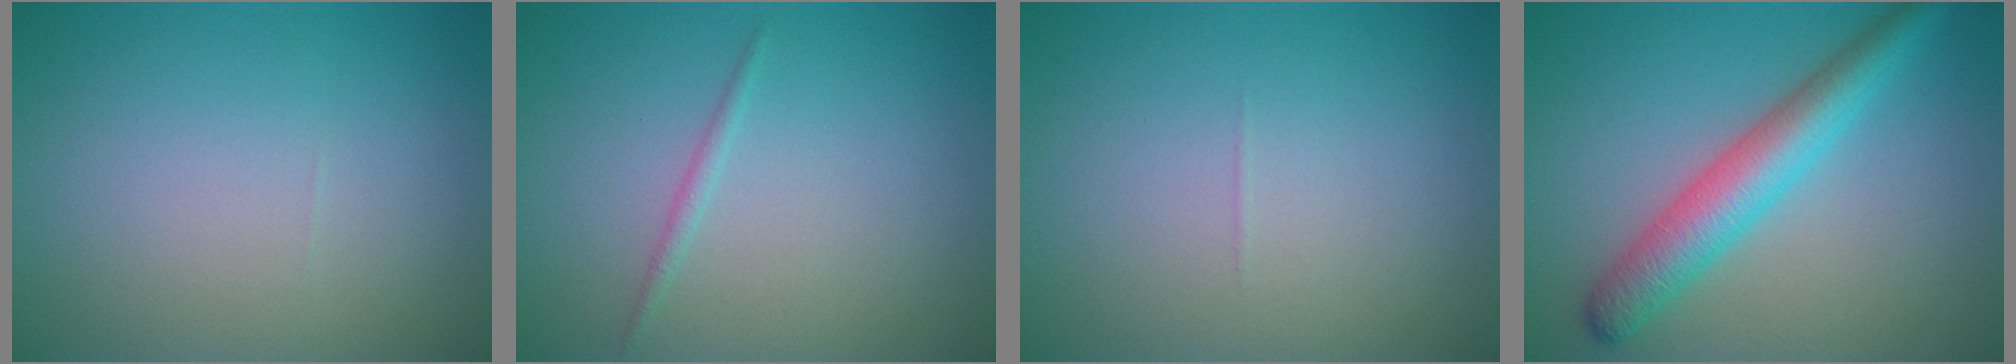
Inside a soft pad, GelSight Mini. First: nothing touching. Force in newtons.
{"total": 0.8, "press": 0.8, "slide": 0.0}
{"total": 0.0}
{"total": 5.0, "press": 5.0, "slide": 0.1}